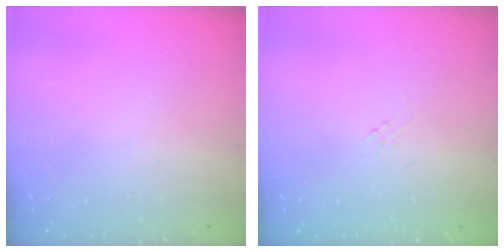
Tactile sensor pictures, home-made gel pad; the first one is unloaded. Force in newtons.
{"total": 0.0}